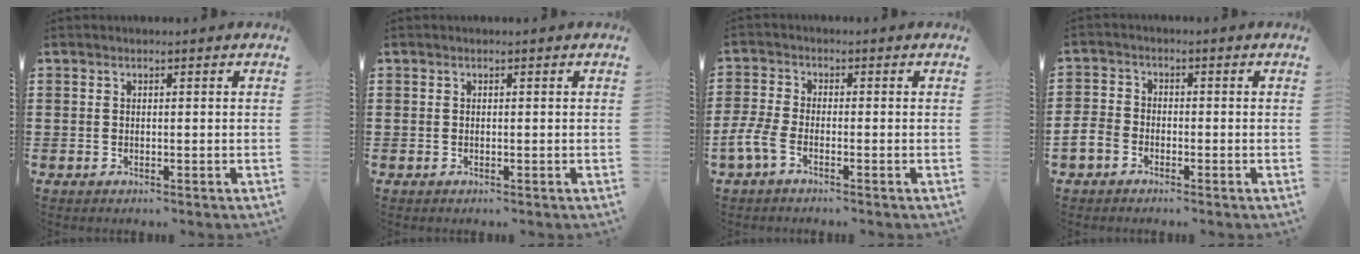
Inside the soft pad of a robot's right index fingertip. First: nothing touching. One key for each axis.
{"total": 0.0}
{"total": 3.5, "fx": -2.1, "fy": 1.1, "fz": 2.6, "tx": -0.079, "ty": -0.010, "tz": -0.047}
{"total": 2.8, "fx": -2.0, "fy": 1.8, "fz": 1.0, "tx": -0.044, "ty": -0.002, "tz": -0.047}